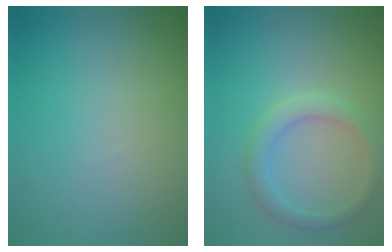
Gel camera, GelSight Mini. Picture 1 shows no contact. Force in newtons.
{"total": 2.3, "press": 2.3, "slide": 0.2}